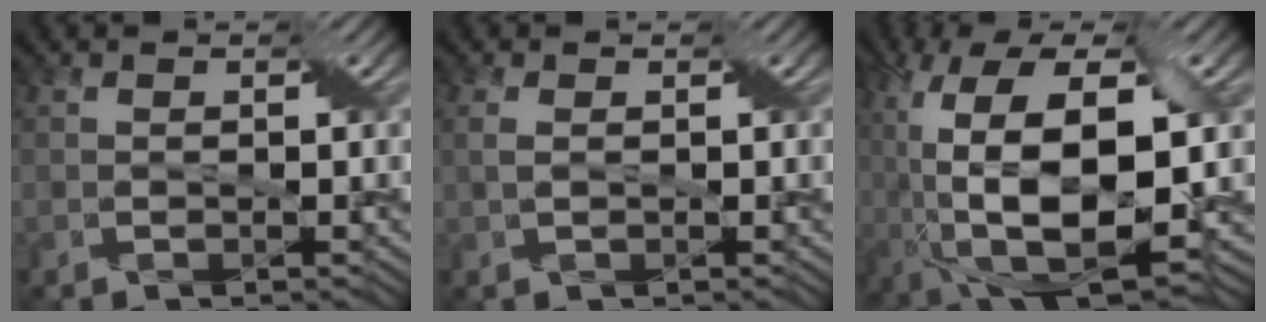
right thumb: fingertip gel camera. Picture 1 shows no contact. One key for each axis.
{"total": 1.5, "fx": 0.3, "fy": 0.8, "fz": 1.2, "tx": -0.030, "ty": 0.003, "tz": 0.008}
{"total": 18.0, "fx": -1.0, "fy": 8.7, "fz": 15.7, "tx": -0.311, "ty": -0.011, "tz": -0.004}